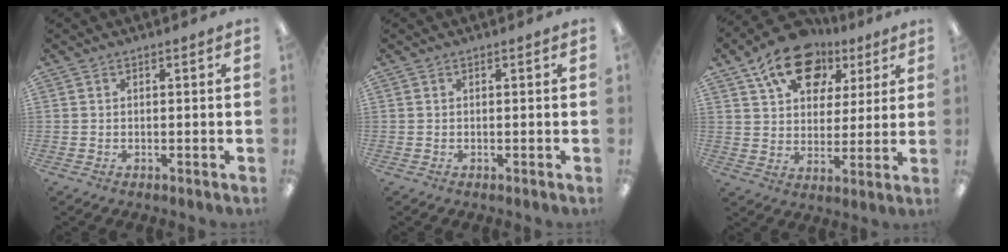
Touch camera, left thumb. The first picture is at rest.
{"total": 0.0}
{"total": 15.7, "force": [9.4, 10.0, 7.4], "torque": [-0.118, -0.046, 0.171]}